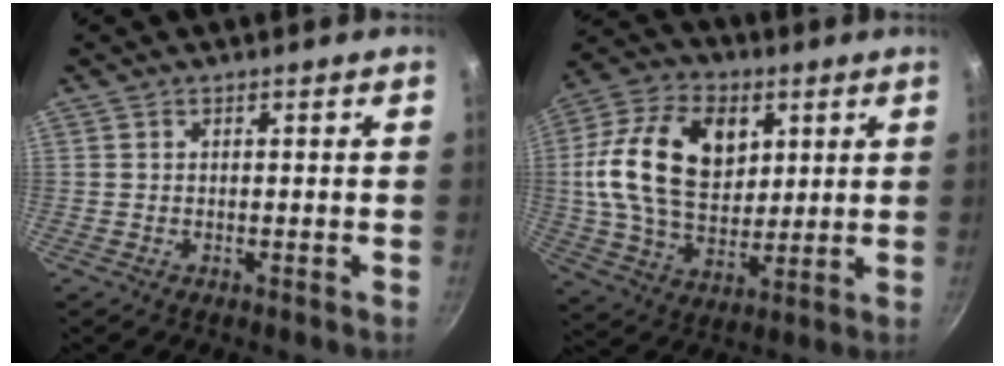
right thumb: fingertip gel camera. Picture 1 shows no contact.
{"total": 20.2, "force": [4.7, 13.7, 14.1], "torque": [-0.238, -0.002, 0.077]}